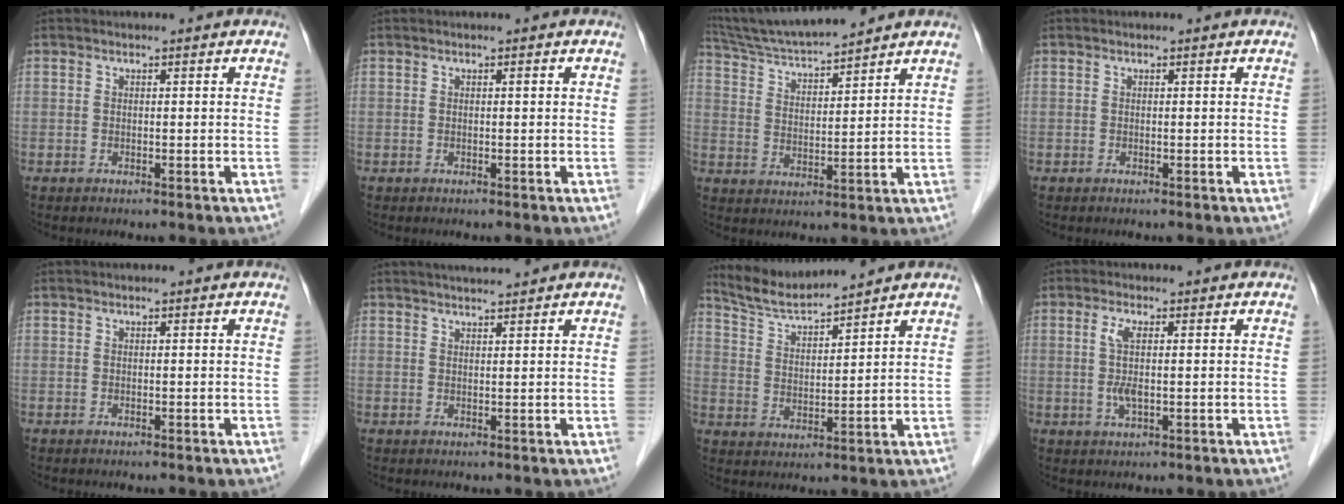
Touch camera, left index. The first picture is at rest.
{"total": 0.0}
{"total": 11.5, "force": [10.7, 0.1, 4.1], "torque": [-0.081, 0.019, 0.194]}
{"total": 0.0}
{"total": 0.0}
{"total": 3.5, "force": [3.3, -0.1, 1.3], "torque": [-0.018, 0.018, 0.054]}
{"total": 7.0, "force": [6.8, -0.5, 1.3], "torque": [-0.041, 0.009, 0.141]}
{"total": 3.4, "force": [0.2, 0.8, 3.3], "torque": [-0.074, -0.001, 0.004]}